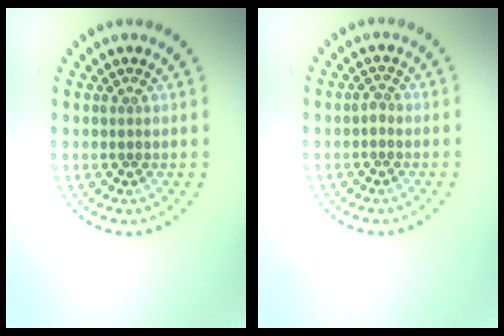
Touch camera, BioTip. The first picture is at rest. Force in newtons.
{"total": 0.8, "press": 0.6, "slide": 0.5}